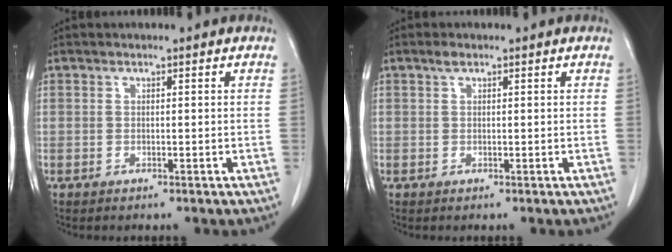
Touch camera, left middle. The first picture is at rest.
{"total": 0.9, "force": [0.6, 0.4, 0.5], "torque": [-0.011, 0.006, 0.009]}